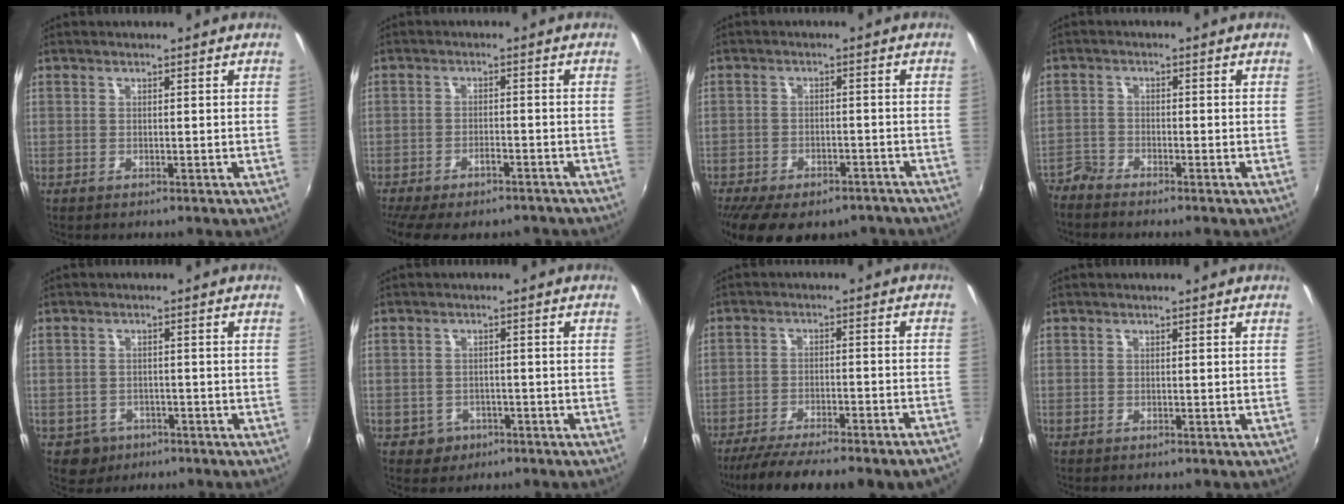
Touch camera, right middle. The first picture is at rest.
{"total": 8.6, "force": [-7.2, 2.6, 4.0], "torque": [-0.094, -0.025, -0.108]}
{"total": 16.1, "force": [-12.0, 7.1, 8.0], "torque": [-0.170, -0.029, -0.163]}
{"total": 3.4, "force": [-3.4, 0.5, -0.1], "torque": [-0.006, -0.007, -0.078]}
{"total": 4.1, "force": [-2.1, 3.5, 0.7], "torque": [-0.026, 0.001, -0.026]}
{"total": 4.0, "force": [-1.7, 3.5, 0.8], "torque": [-0.029, 0.002, -0.021]}
{"total": 14.4, "force": [-12.4, 0.4, 7.2], "torque": [-0.134, -0.031, -0.180]}
{"total": 0.0}